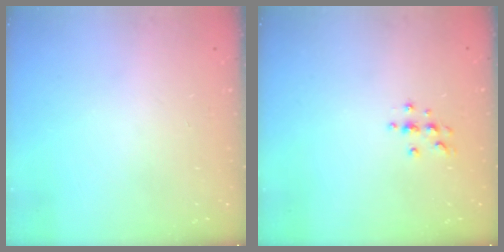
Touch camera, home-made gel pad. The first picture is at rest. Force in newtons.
{"total": 4.0, "press": 3.9, "slide": 0.5}